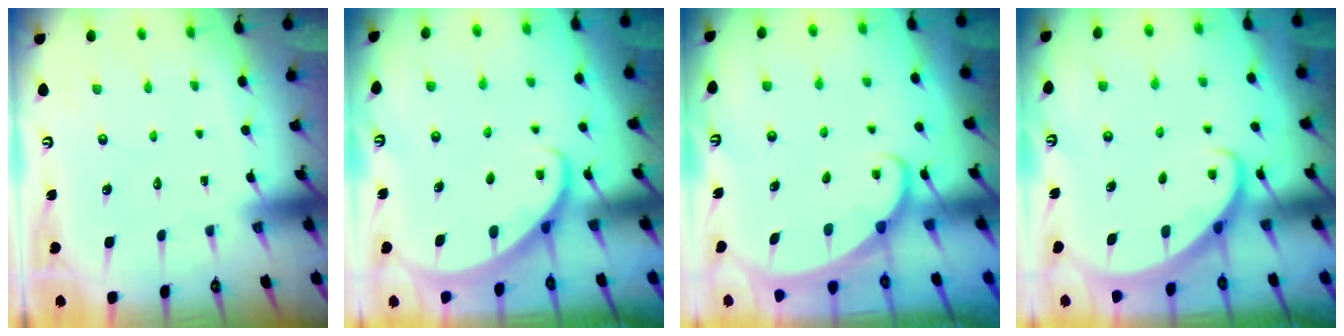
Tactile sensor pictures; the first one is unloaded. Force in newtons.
{"total": 2.3, "press": 2.3, "slide": 0.2}
{"total": 1.7, "press": 1.7, "slide": 0.1}
{"total": 2.9, "press": 2.9, "slide": 0.2}